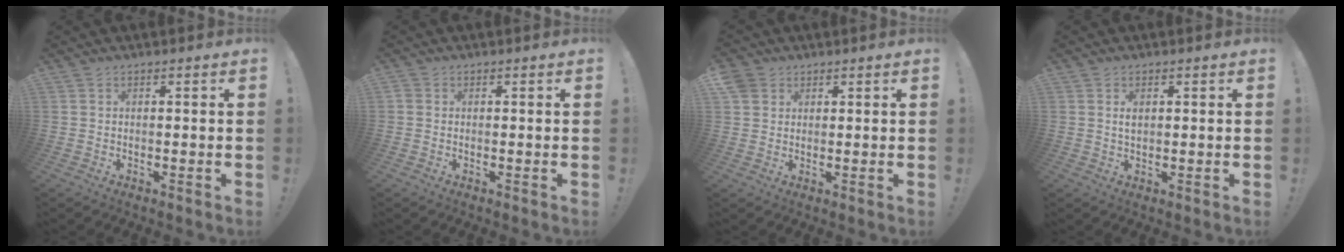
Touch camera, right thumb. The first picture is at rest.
{"total": 1.0, "force": [0.0, 0.9, 0.3], "torque": [-0.010, 0.004, 0.002]}
{"total": 4.3, "force": [2.2, 3.4, 1.2], "torque": [-0.020, -0.006, 0.044]}
{"total": 1.9, "force": [0.5, 1.2, 1.3], "torque": [-0.023, 0.003, 0.007]}